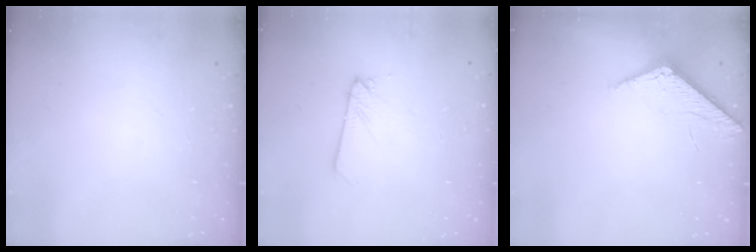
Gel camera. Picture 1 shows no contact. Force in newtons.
{"total": 2.3, "press": 2.3, "slide": 0.1}
{"total": 5.4, "press": 5.4, "slide": 0.1}